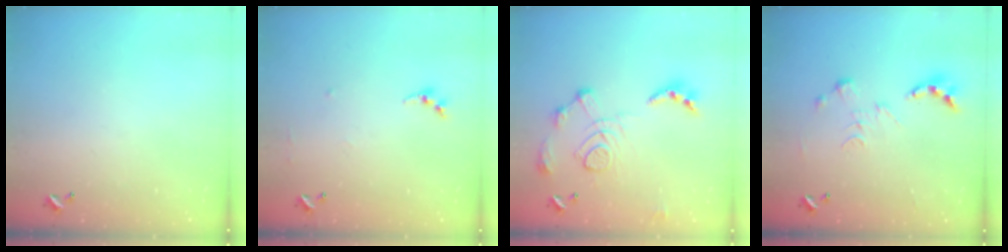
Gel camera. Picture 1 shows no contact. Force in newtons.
{"total": 5.3, "press": 5.2, "slide": 0.6}
{"total": 13.9, "press": 13.8, "slide": 1.5}
{"total": 0.0}